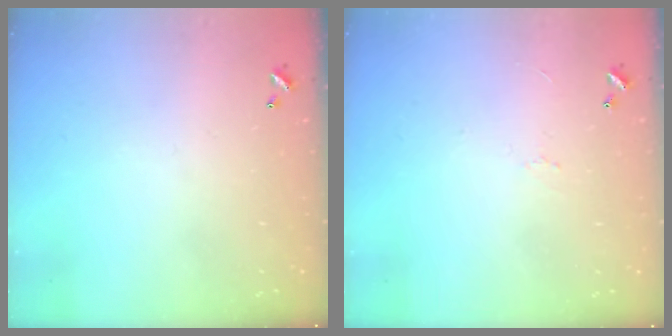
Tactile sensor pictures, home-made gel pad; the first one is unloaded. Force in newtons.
{"total": 2.3, "press": 2.2, "slide": 0.6}